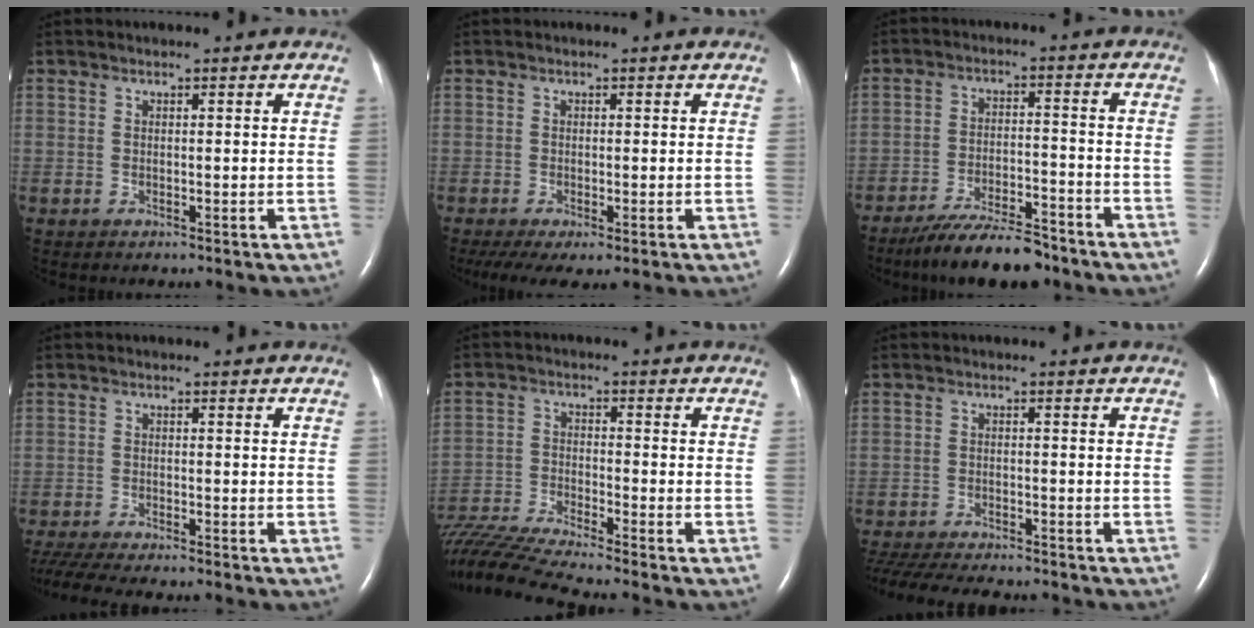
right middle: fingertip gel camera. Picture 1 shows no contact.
{"total": 5.7, "force": [-3.3, 1.6, 4.4], "torque": [-0.076, -0.021, -0.059]}
{"total": 11.0, "force": [-9.5, 2.0, 5.2], "torque": [-0.087, -0.011, -0.157]}
{"total": 9.3, "force": [-8.1, 0.1, 4.4], "torque": [-0.069, -0.017, -0.131]}
{"total": 10.5, "force": [-9.4, -1.9, 4.2], "torque": [-0.074, -0.025, -0.170]}
{"total": 14.7, "force": [-13.0, 2.8, 6.4], "torque": [-0.142, -0.024, -0.189]}